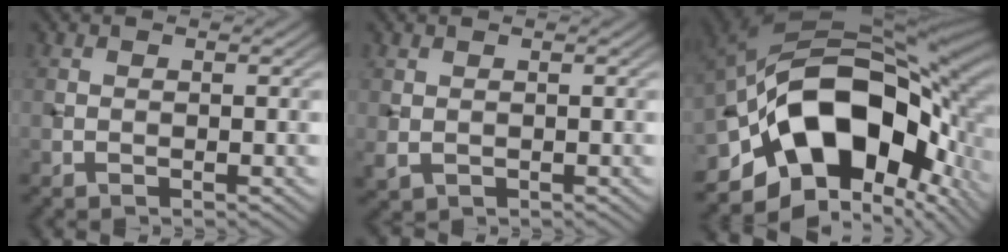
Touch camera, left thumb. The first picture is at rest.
{"total": 1.3, "force": [0.2, 1.0, 0.8], "torque": [-0.025, -0.005, 0.009]}
{"total": 18.9, "force": [-5.5, 11.4, 14.1], "torque": [-0.254, -0.016, -0.083]}